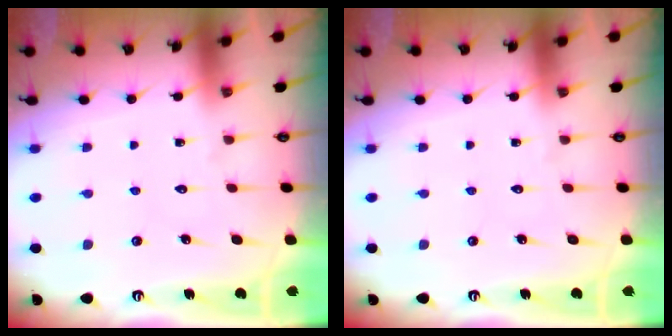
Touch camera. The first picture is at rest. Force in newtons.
{"total": 0.0}